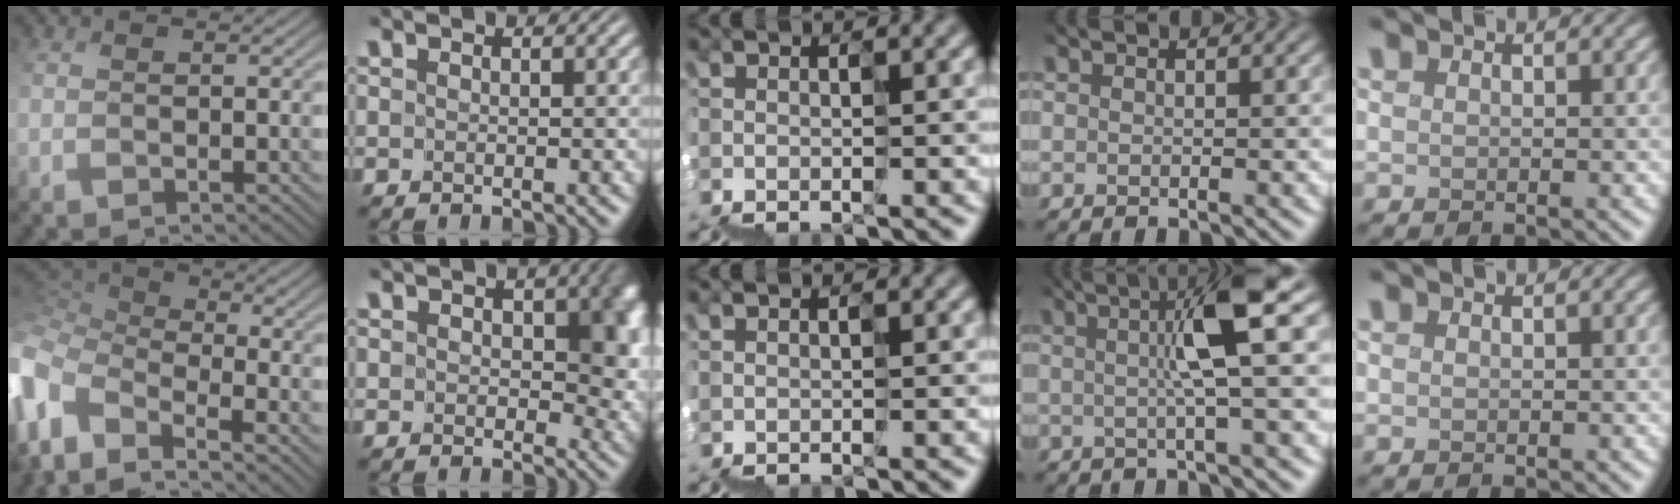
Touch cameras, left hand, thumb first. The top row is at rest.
{"thumb": {"total": 10.6, "force": [-4.3, 6.1, 7.6], "torque": [-0.233, -0.003, -0.072]}, "index": {"total": 7.3, "force": [1.4, 4.5, 5.6], "torque": [-0.063, -0.004, 0.026]}, "ring": {"total": 4.7, "force": [0.5, 0.0, 4.7], "torque": [-0.092, 0.004, 0.013]}}